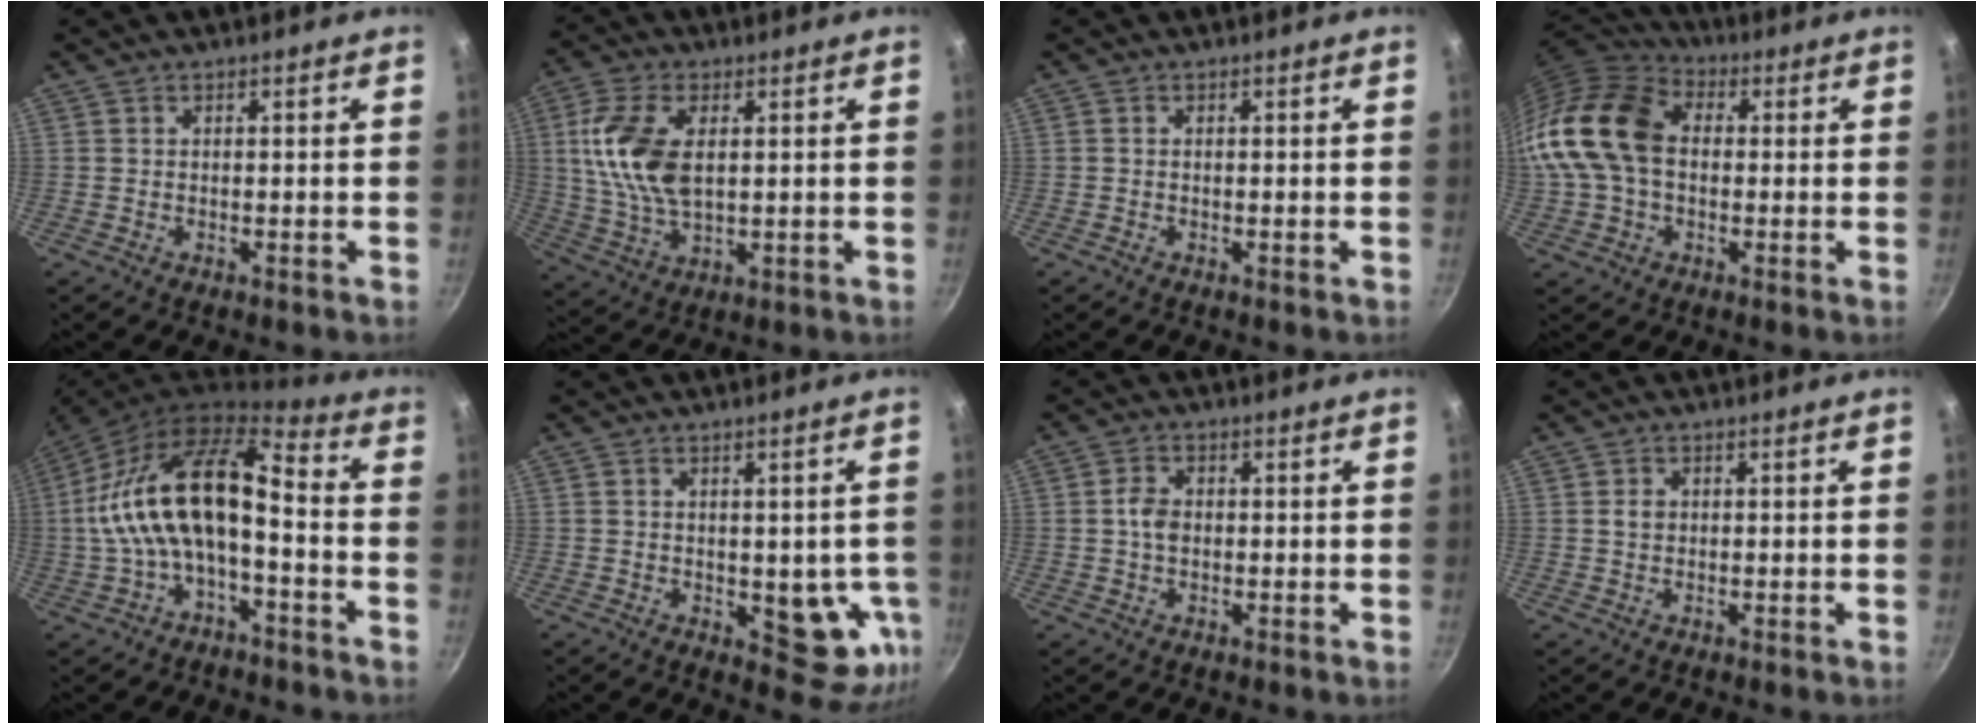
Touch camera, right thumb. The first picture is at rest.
{"total": 12.8, "force": [2.3, 7.0, 10.4], "torque": [-0.204, -0.004, 0.046]}
{"total": 0.0}
{"total": 19.0, "force": [0.6, 13.7, 13.2], "torque": [-0.250, 0.041, -0.004]}
{"total": 15.9, "force": [-2.4, 7.2, 14.0], "torque": [-0.253, 0.053, -0.056]}
{"total": 9.6, "force": [-1.3, 5.0, 8.0], "torque": [-0.059, -0.014, -0.013]}
{"total": 3.5, "force": [0.0, 2.5, 2.4], "torque": [-0.039, 0.008, -0.005]}
{"total": 1.7, "force": [0.2, 1.4, 1.0], "torque": [-0.012, 0.003, 0.002]}